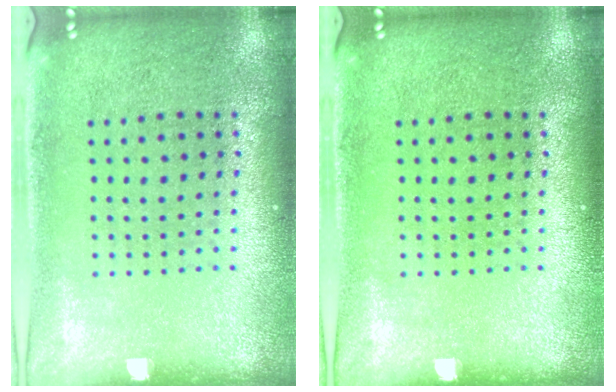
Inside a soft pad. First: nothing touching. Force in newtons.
{"total": 0.0}